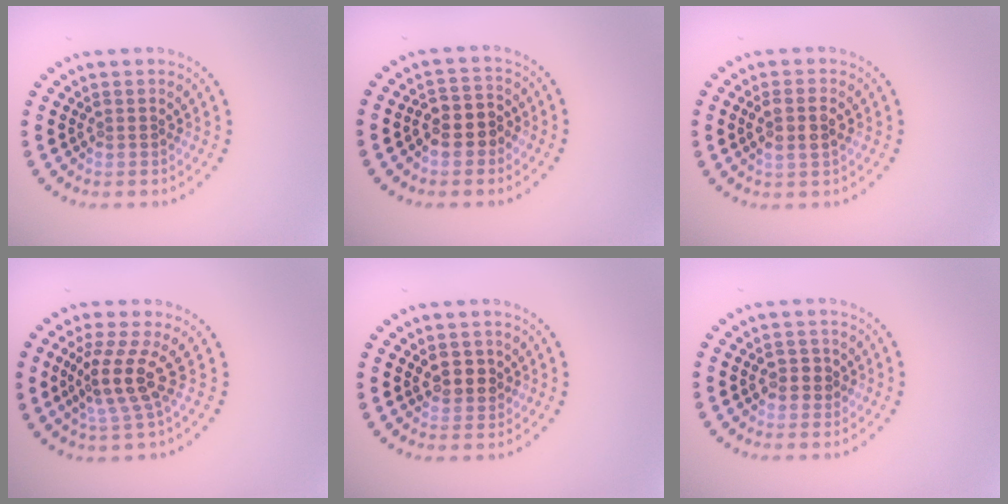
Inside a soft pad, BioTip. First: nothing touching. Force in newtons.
{"total": 2.9, "press": 2.7, "slide": 0.8}
{"total": 2.4, "press": 2.2, "slide": 1.0}
{"total": 3.5, "press": 2.7, "slide": 2.3}
{"total": 1.9, "press": 1.8, "slide": 0.5}
{"total": 1.3, "press": 1.3, "slide": 0.3}